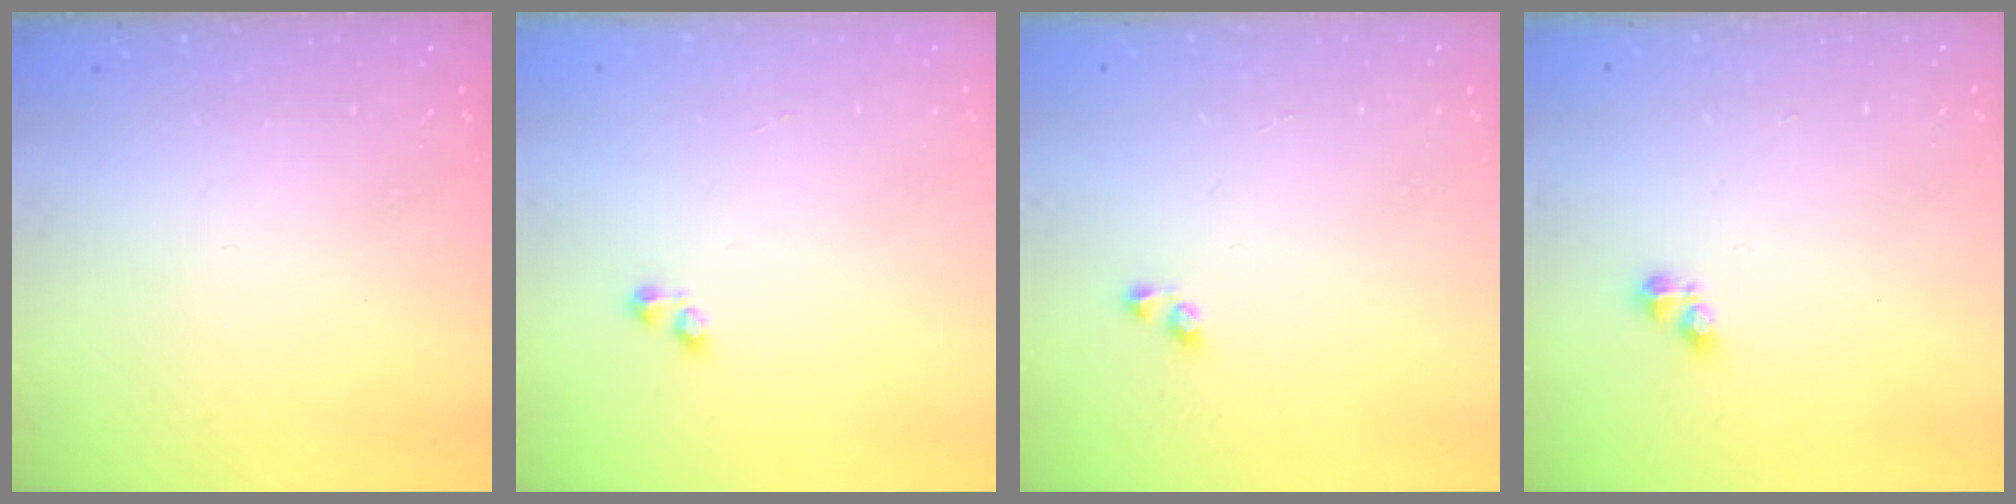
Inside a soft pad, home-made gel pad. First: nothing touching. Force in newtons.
{"total": 1.6, "press": 1.5, "slide": 0.4}
{"total": 2.4, "press": 2.0, "slide": 1.3}
{"total": 3.5, "press": 3.4, "slide": 0.6}